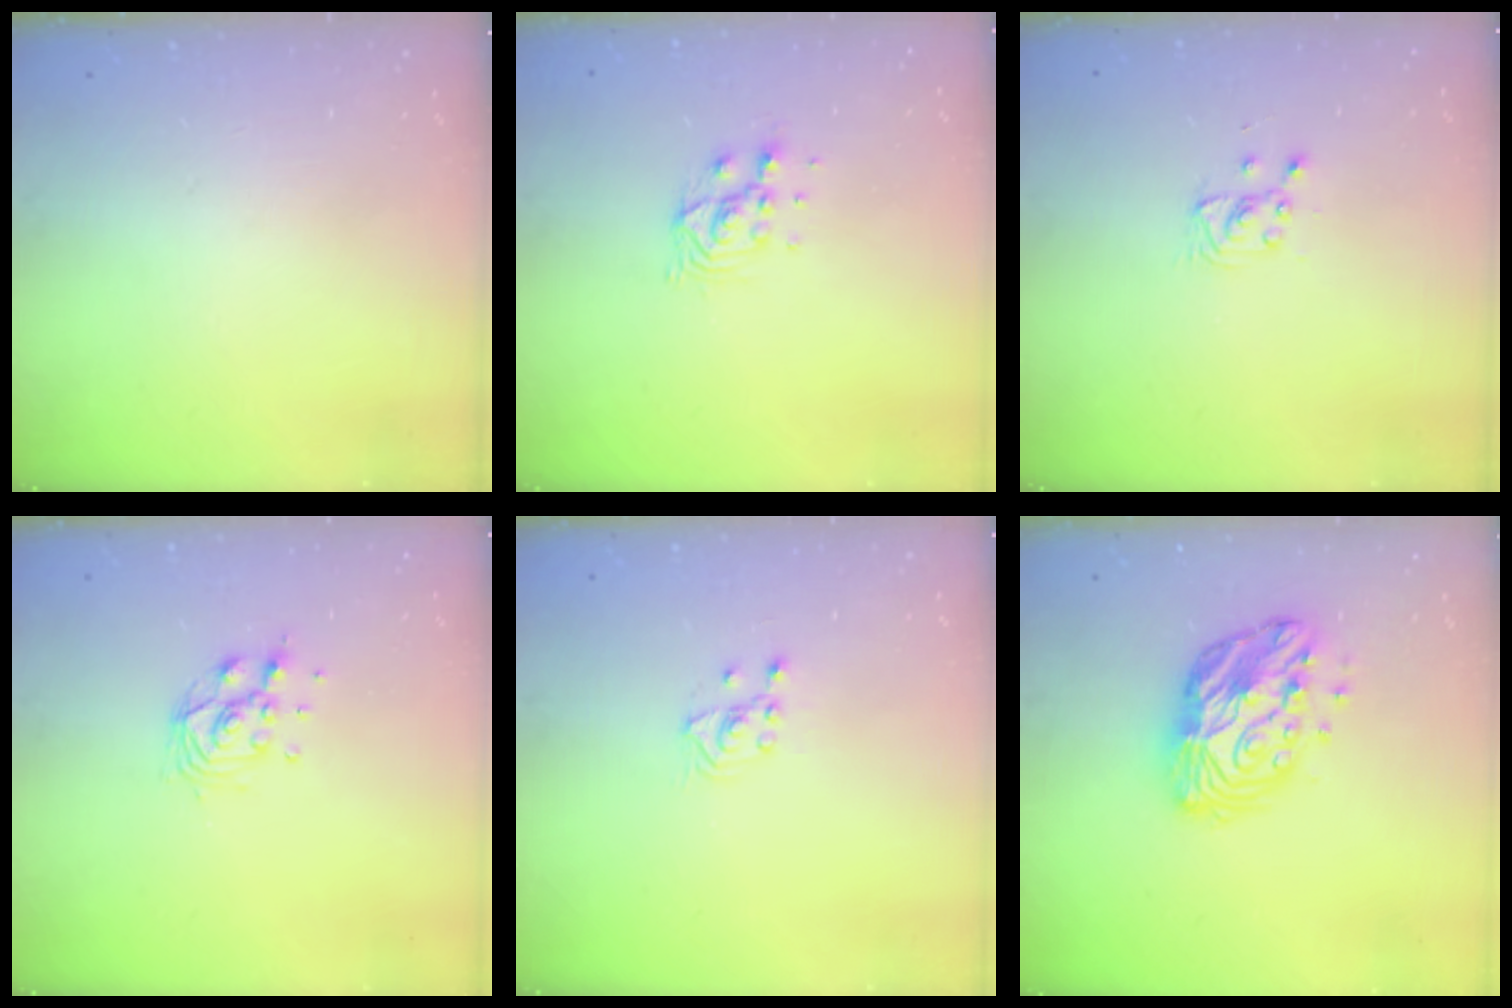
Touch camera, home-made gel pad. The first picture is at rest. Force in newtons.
{"total": 6.8, "press": 6.8, "slide": 0.5}
{"total": 2.9, "press": 2.9, "slide": 0.4}
{"total": 9.4, "press": 9.2, "slide": 1.9}
{"total": 2.1, "press": 2.0, "slide": 0.8}
{"total": 12.7, "press": 12.7, "slide": 0.6}